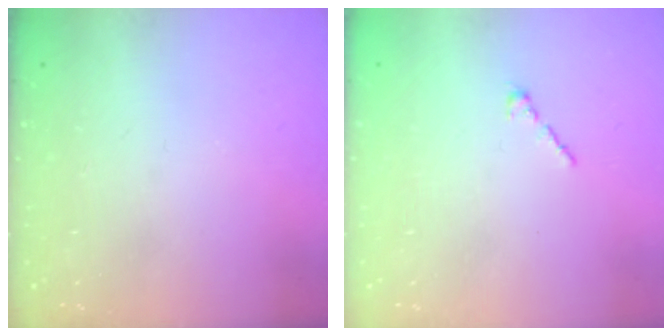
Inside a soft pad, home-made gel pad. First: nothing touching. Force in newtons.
{"total": 1.7, "press": 1.7, "slide": 0.5}